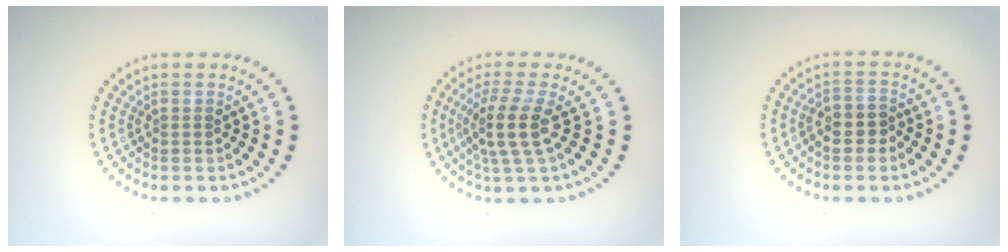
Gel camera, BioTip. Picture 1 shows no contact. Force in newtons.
{"total": 3.7, "press": 2.8, "slide": 2.4}
{"total": 2.3, "press": 2.1, "slide": 0.9}